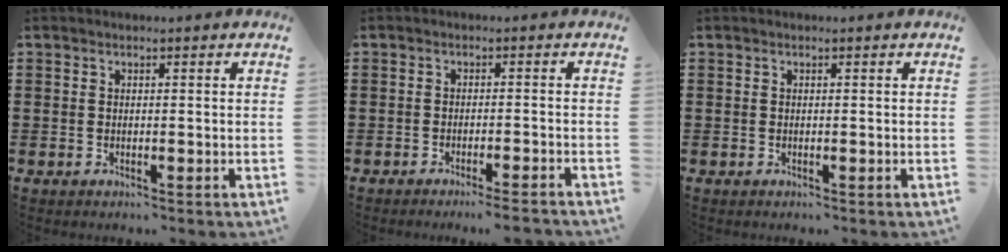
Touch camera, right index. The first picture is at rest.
{"total": 2.2, "force": [-1.9, -0.5, 1.0], "torque": [-0.018, -0.004, -0.035]}
{"total": 0.0}